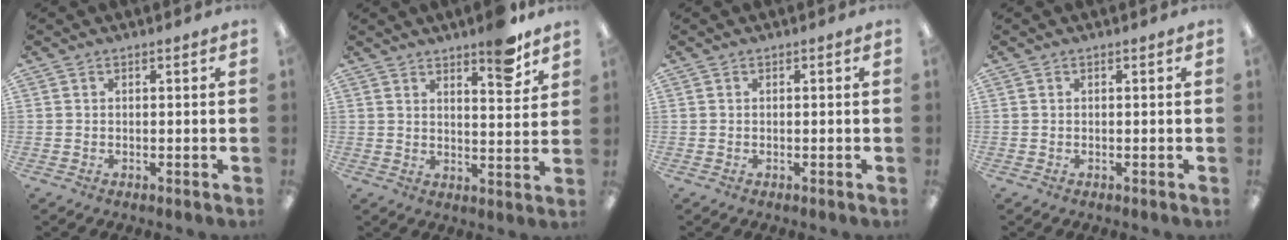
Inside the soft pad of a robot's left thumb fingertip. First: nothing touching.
{"total": 7.7, "force": [6.1, 1.7, 4.4], "torque": [-0.046, -0.043, 0.097]}
{"total": 0.0}
{"total": 0.0}